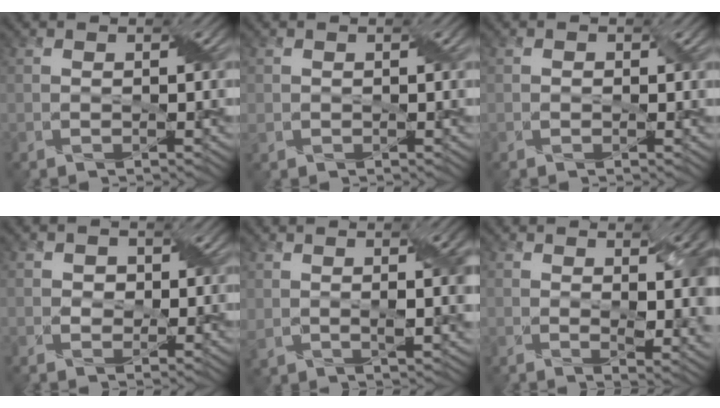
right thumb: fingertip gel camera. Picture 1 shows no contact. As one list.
[{"total": 1.2, "force": [-0.1, 1.1, 0.5], "torque": [-0.020, -0.001, 0.000]}, {"total": 0.7, "force": [-0.1, 0.6, 0.3], "torque": [-0.004, -0.003, -0.005]}, {"total": 1.8, "force": [0.6, 1.6, 0.6], "torque": [-0.017, -0.002, 0.002]}, {"total": 5.9, "force": [1.5, 2.1, 5.2], "torque": [-0.100, 0.000, 0.029]}, {"total": 6.8, "force": [1.6, 2.6, 6.0], "torque": [-0.089, -0.011, 0.038]}]